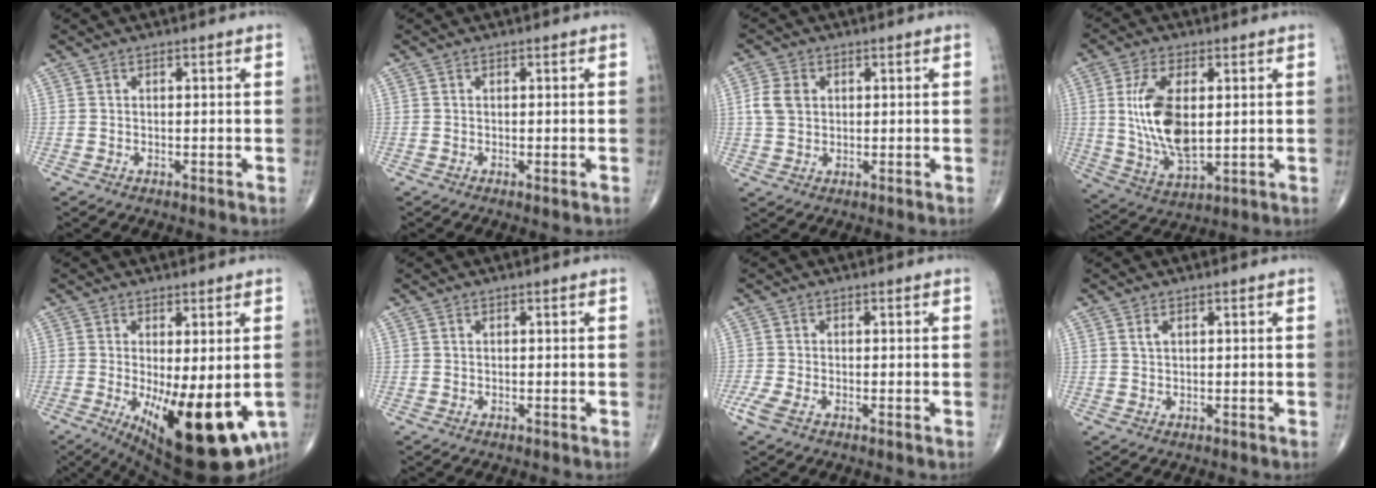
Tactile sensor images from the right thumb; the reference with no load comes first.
{"total": 0.8, "force": [-0.3, 0.1, 0.7], "torque": [-0.013, -0.003, -0.003]}
{"total": 5.0, "force": [1.0, 3.8, 3.1], "torque": [-0.059, 0.002, 0.017]}
{"total": 14.0, "force": [1.8, 6.9, 12.1], "torque": [-0.233, -0.017, 0.043]}
{"total": 18.6, "force": [-4.9, 6.5, 16.8], "torque": [-0.211, -0.035, -0.049]}
{"total": 0.0}
{"total": 2.8, "force": [-1.3, 1.0, 2.2], "torque": [-0.062, -0.007, -0.035]}
{"total": 1.2, "force": [0.6, 0.6, 0.9], "torque": [-0.019, 0.005, 0.014]}